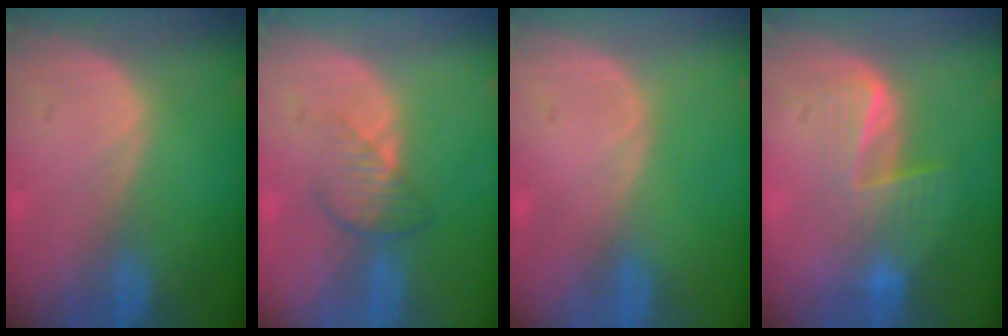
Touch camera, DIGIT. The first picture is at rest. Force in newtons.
{"total": 3.8, "press": 3.4, "slide": 1.6}
{"total": 0.0}
{"total": 6.2, "press": 5.9, "slide": 1.9}